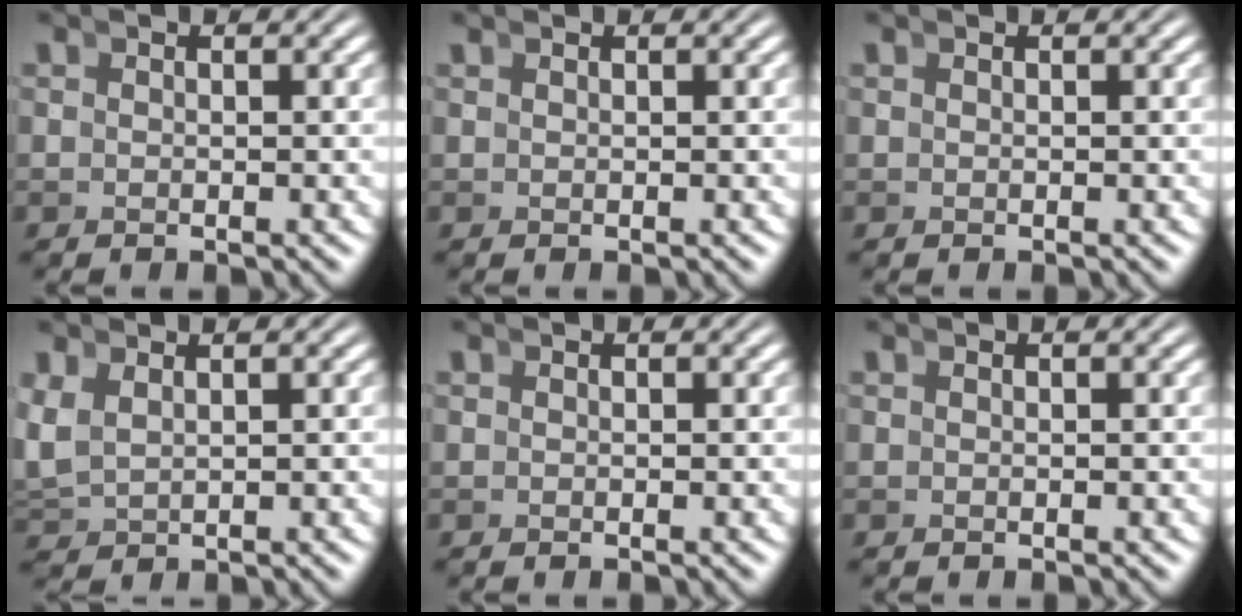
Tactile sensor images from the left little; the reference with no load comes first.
{"total": 0.6, "force": [0.3, -0.6, -0.2], "torque": [0.007, 0.001, 0.008]}
{"total": 0.0}
{"total": 2.1, "force": [0.7, 1.5, 1.1], "torque": [-0.039, -0.007, 0.030]}
{"total": 0.0}
{"total": 0.0}